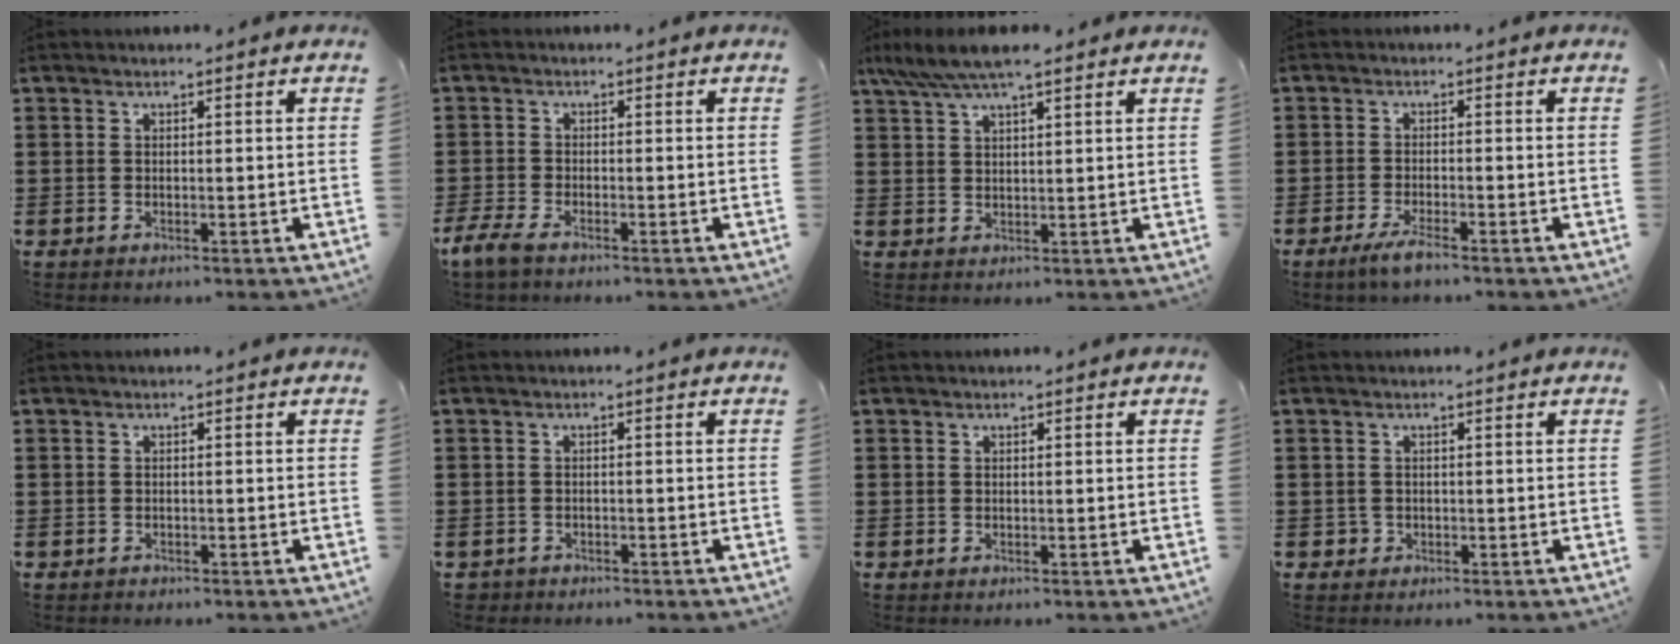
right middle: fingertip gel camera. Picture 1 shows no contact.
{"total": 3.0, "force": [-2.2, 0.8, 1.9], "torque": [-0.061, -0.004, -0.051]}
{"total": 5.7, "force": [4.4, 0.6, 3.6], "torque": [-0.078, -0.001, 0.080]}
{"total": 3.0, "force": [-2.1, 0.3, 2.2], "torque": [-0.049, -0.006, -0.041]}
{"total": 0.6, "force": [-0.5, 0.4, -0.1], "torque": [0.003, 0.005, -0.013]}
{"total": 1.2, "force": [-1.1, 0.4, 0.0], "torque": [-0.003, 0.001, -0.025]}
{"total": 0.0}
{"total": 0.8, "force": [-0.1, 0.8, 0.1], "torque": [-0.002, 0.007, -0.004]}